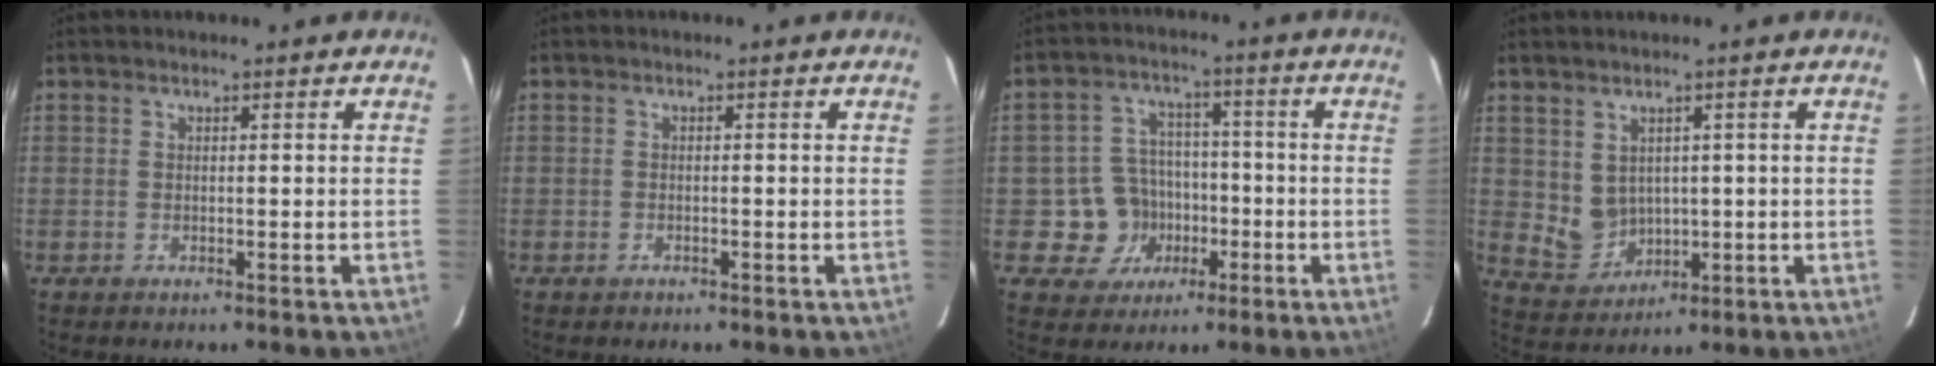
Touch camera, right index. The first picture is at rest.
{"total": 1.0, "force": [-0.7, 0.7, 0.1], "torque": [-0.002, 0.003, -0.010]}
{"total": 8.5, "force": [-2.9, 7.8, 1.6], "torque": [-0.055, 0.031, -0.035]}
{"total": 5.8, "force": [1.3, 5.0, 2.5], "torque": [-0.053, -0.001, 0.048]}